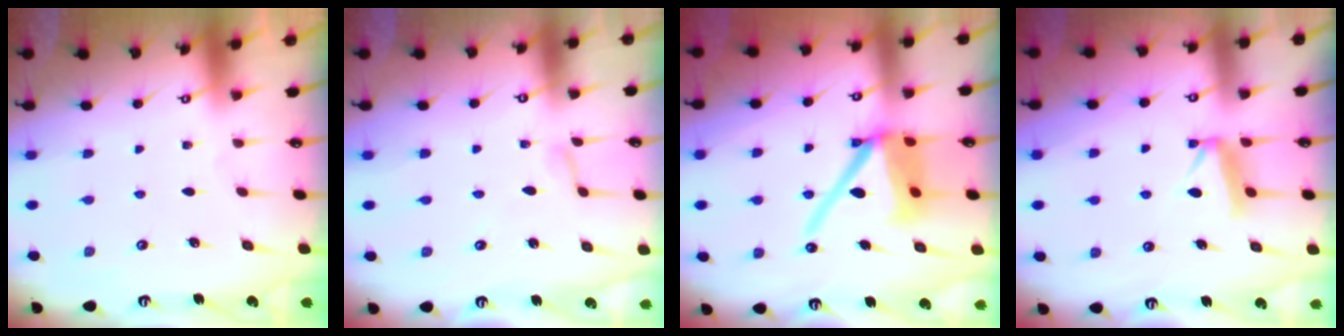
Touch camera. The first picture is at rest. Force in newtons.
{"total": 2.5, "press": 2.5, "slide": 0.4}
{"total": 13.7, "press": 13.6, "slide": 1.9}
{"total": 7.3, "press": 7.3, "slide": 0.7}